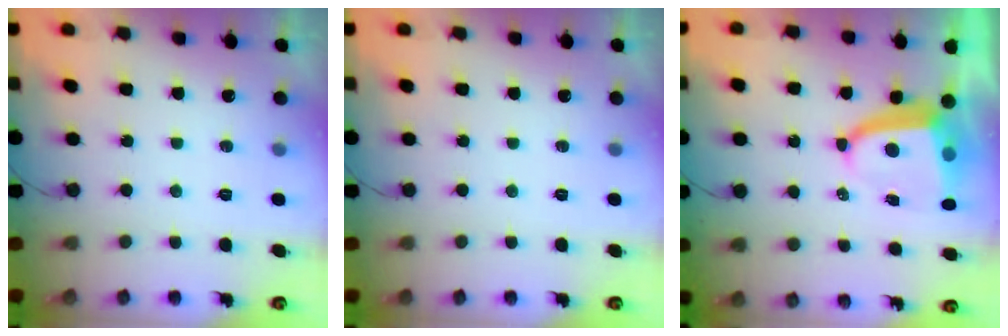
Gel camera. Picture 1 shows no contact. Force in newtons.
{"total": 0.0}
{"total": 6.4, "press": 6.3, "slide": 0.9}